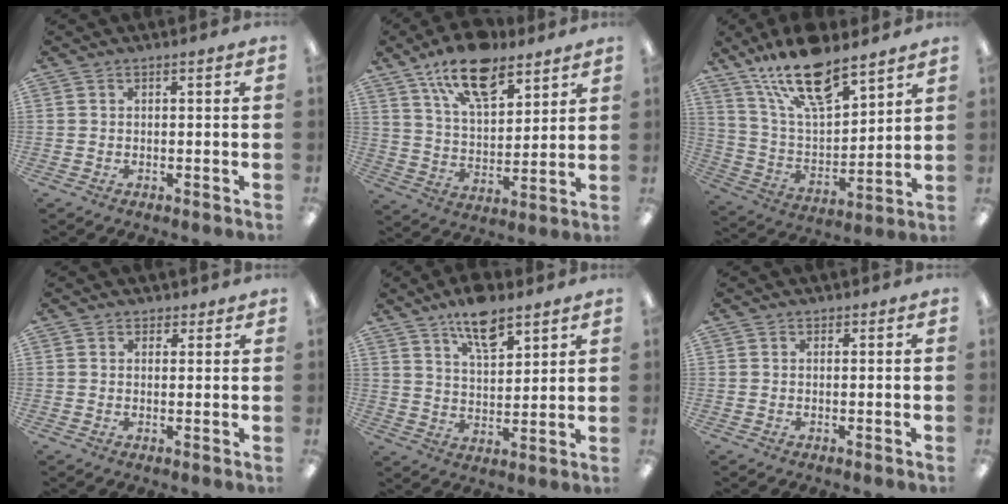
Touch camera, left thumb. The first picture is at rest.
{"total": 15.5, "force": [10.7, 7.1, 8.7], "torque": [-0.147, -0.046, 0.190]}
{"total": 19.0, "force": [13.7, 7.0, 11.1], "torque": [-0.205, -0.073, 0.240]}
{"total": 1.7, "force": [1.2, 1.1, 0.3], "torque": [0.003, -0.002, 0.021]}
{"total": 10.4, "force": [7.5, 4.2, 5.8], "torque": [-0.091, -0.039, 0.131]}
{"total": 0.0}